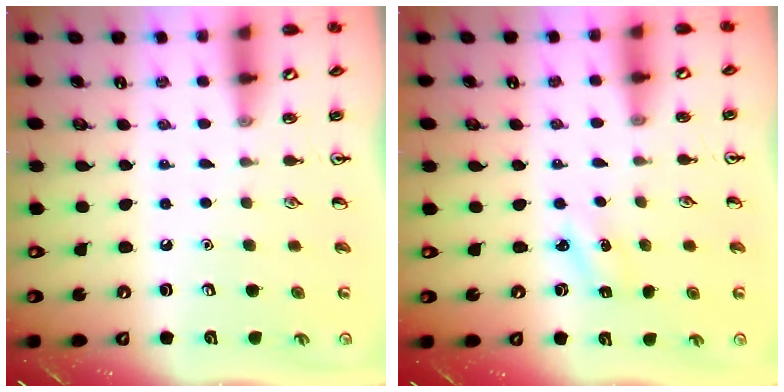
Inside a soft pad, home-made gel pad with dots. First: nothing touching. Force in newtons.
{"total": 1.8, "press": 1.7, "slide": 0.7}